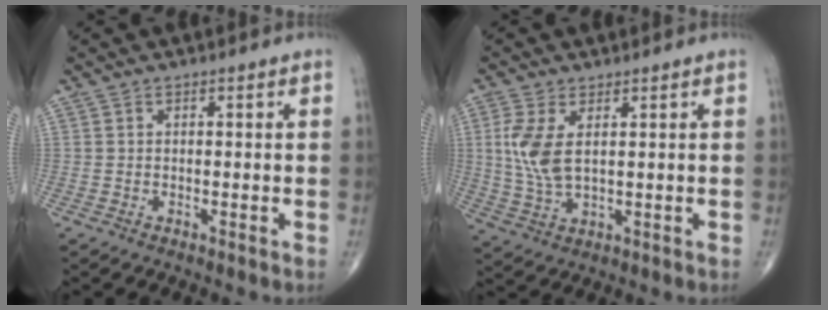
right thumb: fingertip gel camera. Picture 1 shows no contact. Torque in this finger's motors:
{"motor_torque": [-0.29, 0.67, 0.25, 0.13, 0.05]}